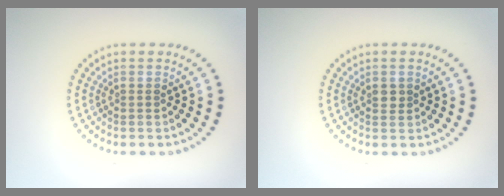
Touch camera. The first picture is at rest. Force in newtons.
{"total": 1.1, "press": 1.0, "slide": 0.4}